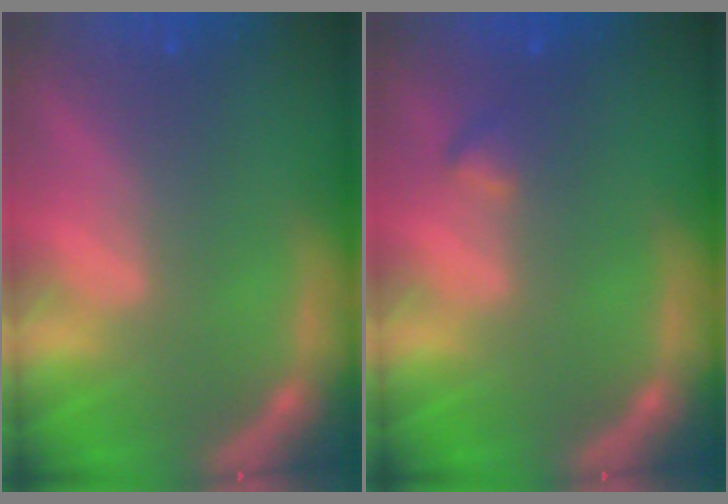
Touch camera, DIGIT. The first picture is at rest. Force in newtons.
{"total": 0.9}